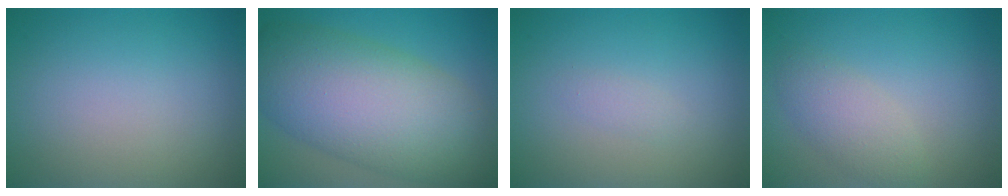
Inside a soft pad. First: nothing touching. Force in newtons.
{"total": 12.3, "press": 12.3, "slide": 0.4}
{"total": 0.7, "press": 0.7, "slide": 0.0}
{"total": 2.8, "press": 2.8, "slide": 0.1}